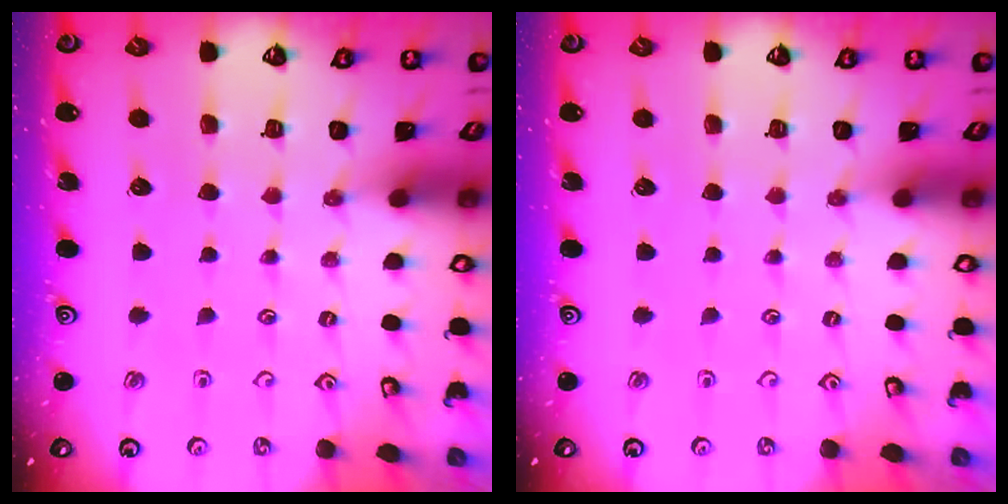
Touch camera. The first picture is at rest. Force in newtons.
{"total": 0.0}